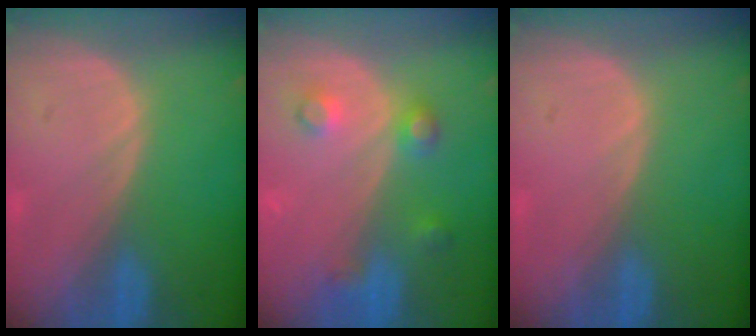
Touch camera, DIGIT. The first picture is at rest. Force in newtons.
{"total": 4.2, "press": 4.2, "slide": 0.0}
{"total": 0.0}